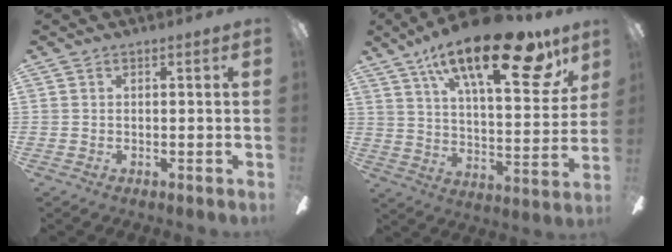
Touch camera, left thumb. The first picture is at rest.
{"total": 26.2, "force": [16.1, 8.9, 18.6], "torque": [-0.285, -0.094, 0.259]}